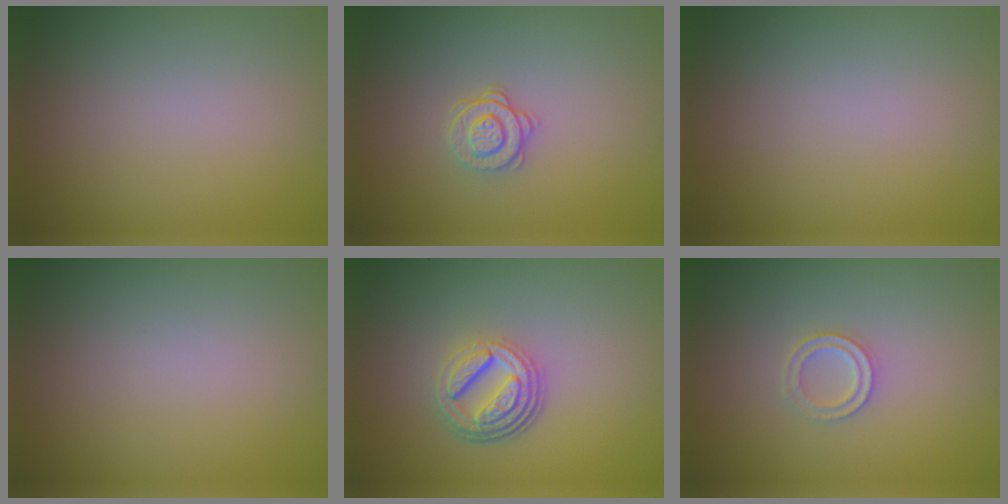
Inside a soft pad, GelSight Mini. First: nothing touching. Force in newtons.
{"total": 1.7, "press": 1.3, "slide": 1.1}
{"total": 0.0}
{"total": 0.0}
{"total": 4.8, "press": 3.5, "slide": 3.4}
{"total": 1.7, "press": 1.6, "slide": 0.4}